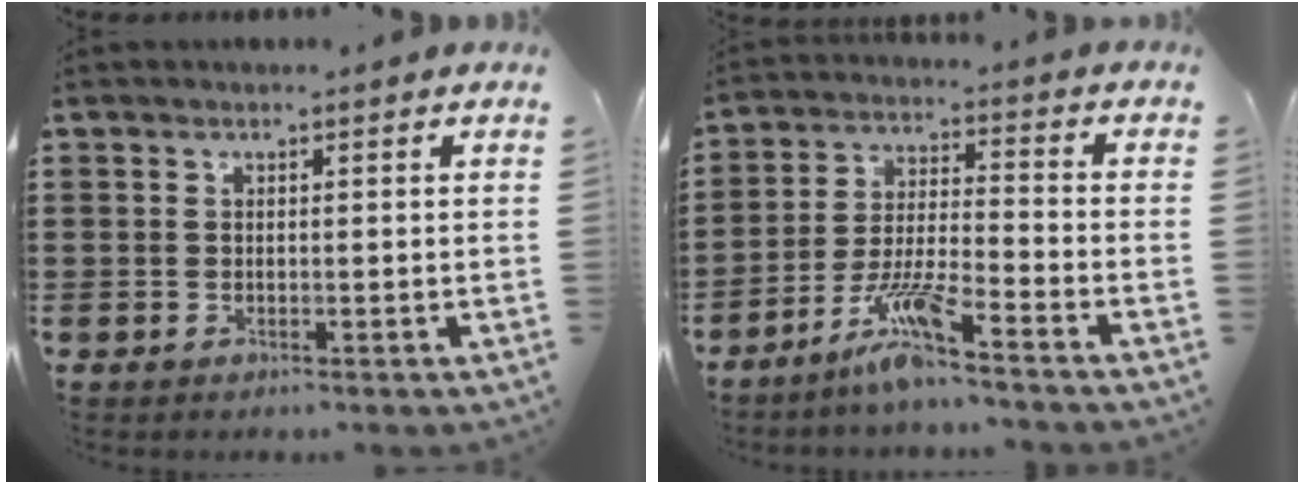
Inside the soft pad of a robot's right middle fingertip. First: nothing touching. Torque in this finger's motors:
{"motor_torque": [2.14, 0.00, 0.21, 0.21]}